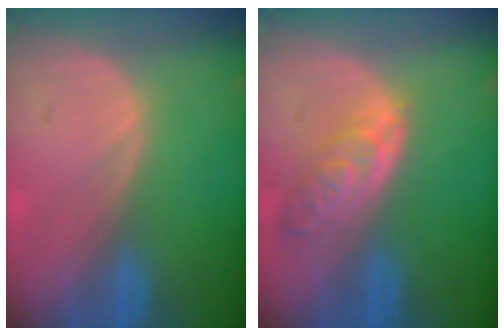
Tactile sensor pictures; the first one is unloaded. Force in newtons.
{"total": 5.4, "press": 5.2, "slide": 1.5}